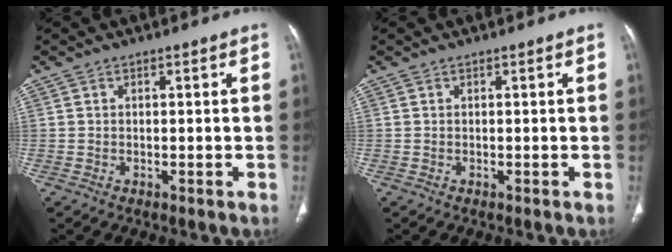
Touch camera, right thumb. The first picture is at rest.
{"total": 0.0}